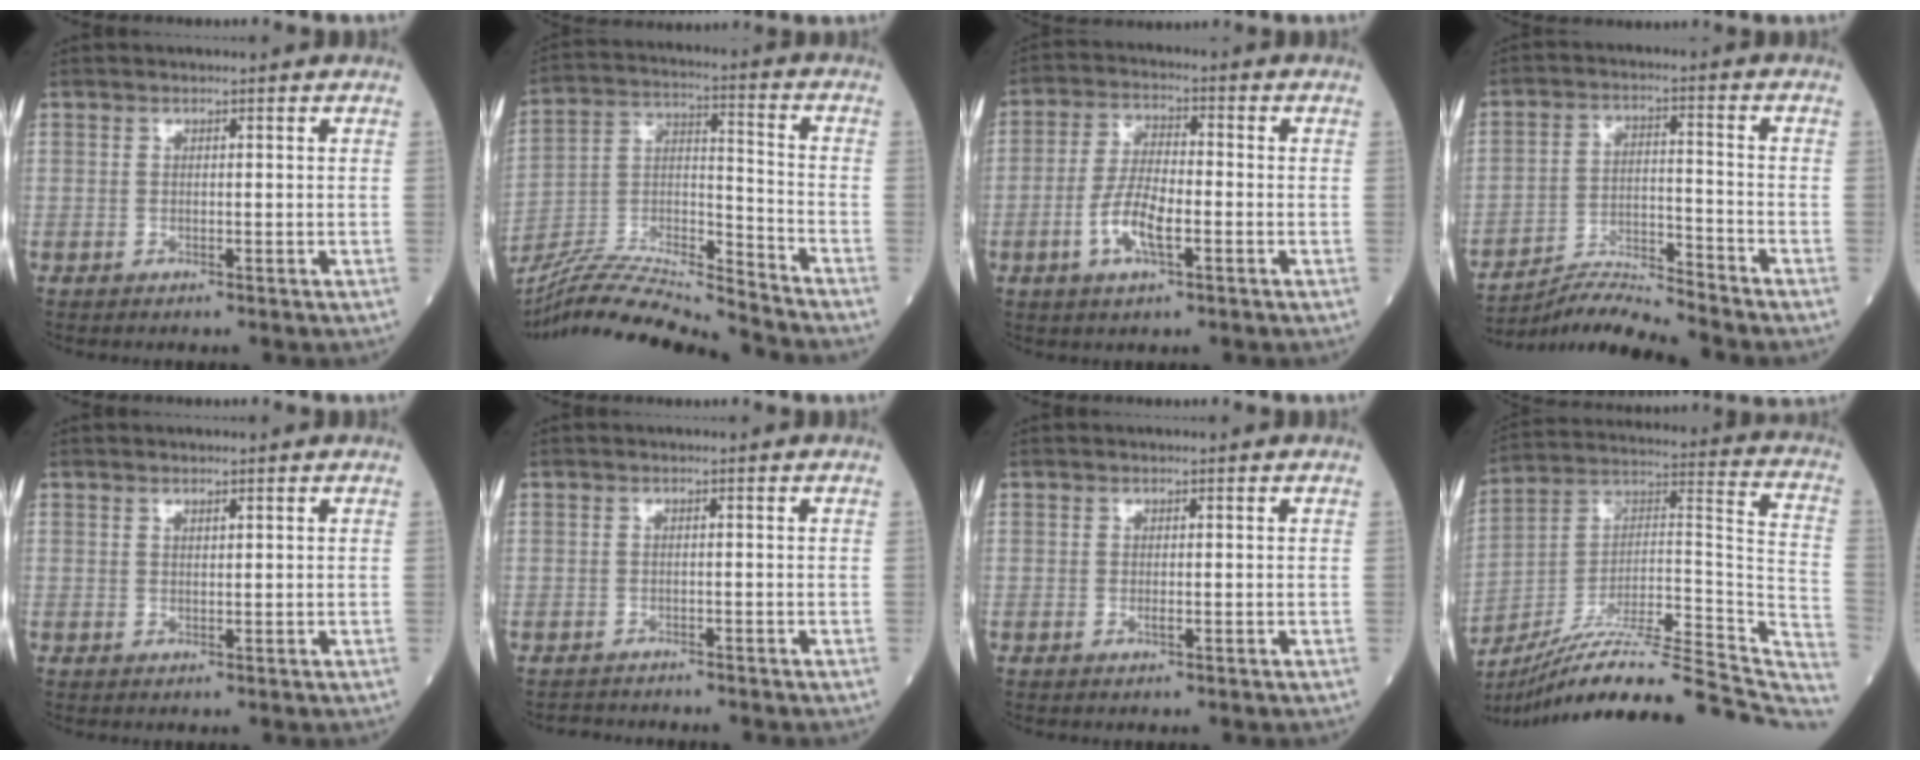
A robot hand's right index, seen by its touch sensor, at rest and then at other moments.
{"total": 17.9, "force": [-17.0, -0.7, 5.8], "torque": [-0.107, 0.008, -0.302]}
{"total": 7.2, "force": [-2.4, 2.0, 6.5], "torque": [-0.135, 0.000, -0.046]}
{"total": 8.1, "force": [-7.8, -1.9, 0.7], "torque": [-0.020, 0.008, -0.139]}
{"total": 0.6, "force": [0.5, 0.1, 0.3], "torque": [-0.008, -0.003, 0.011]}
{"total": 1.6, "force": [-1.6, 0.3, -0.4], "torque": [0.005, -0.005, -0.025]}
{"total": 0.5, "force": [0.0, 0.0, 0.5], "torque": [-0.013, -0.001, 0.001]}
{"total": 28.8, "force": [-24.7, 3.1, 14.5], "torque": [-0.166, 0.013, -0.367]}